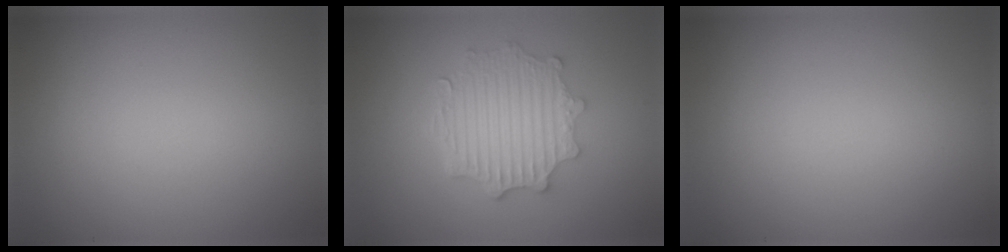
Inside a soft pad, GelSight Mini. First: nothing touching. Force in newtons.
{"total": 4.6, "press": 3.8, "slide": 2.7}
{"total": 0.0}